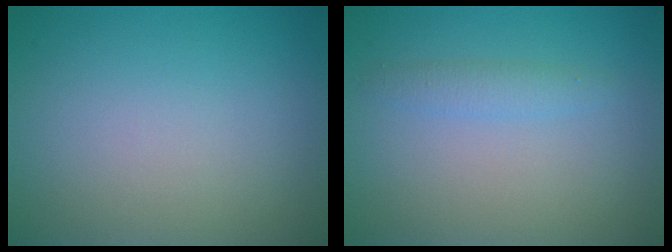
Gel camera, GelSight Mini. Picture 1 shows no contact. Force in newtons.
{"total": 1.5, "press": 1.4, "slide": 0.1}